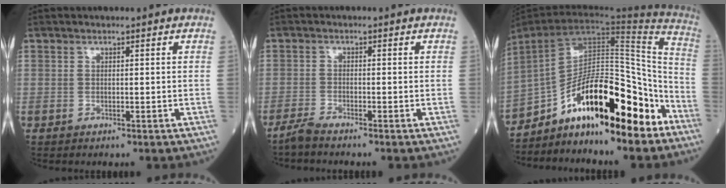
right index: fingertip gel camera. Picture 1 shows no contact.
{"total": 2.2, "force": [-2.0, -0.3, 0.7], "torque": [-0.024, -0.008, -0.044]}
{"total": 19.6, "force": [-12.9, 5.1, 13.8], "torque": [-0.194, 0.035, -0.208]}